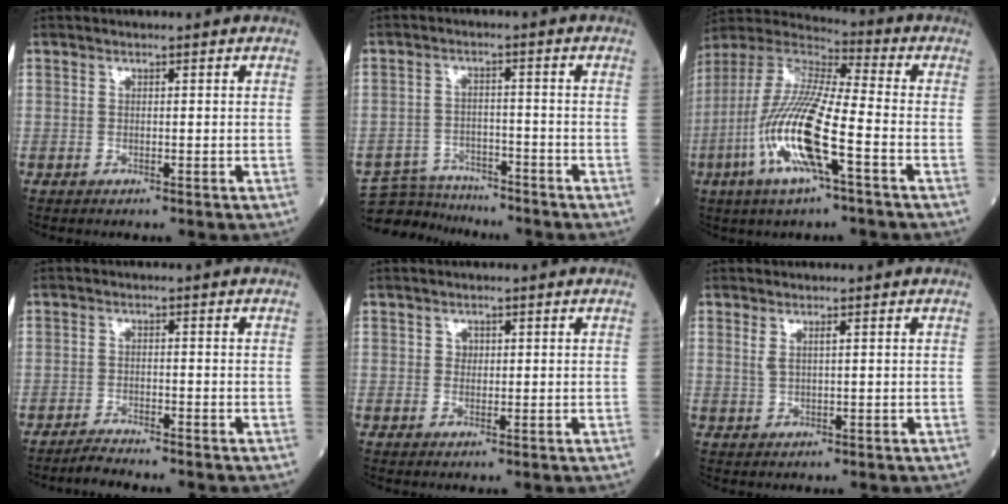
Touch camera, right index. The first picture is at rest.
{"total": 7.0, "force": [-6.8, 1.4, -0.6], "torque": [0.005, 0.007, -0.121]}
{"total": 16.9, "force": [-5.7, 2.0, 15.8], "torque": [-0.336, -0.014, -0.114]}
{"total": 2.4, "force": [-2.3, -0.5, 0.3], "torque": [-0.009, -0.012, -0.045]}
{"total": 1.1, "force": [0.2, 0.9, 0.4], "torque": [-0.002, 0.001, 0.001]}
{"total": 1.5, "force": [0.7, 0.2, 1.4], "torque": [-0.036, 0.004, 0.016]}